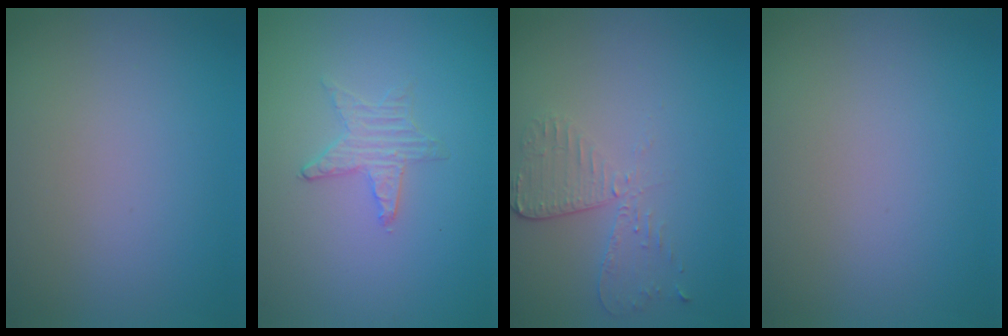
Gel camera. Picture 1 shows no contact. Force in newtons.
{"total": 0.9, "press": 0.9, "slide": 0.2}
{"total": 2.9, "press": 2.6, "slide": 1.3}
{"total": 0.0}